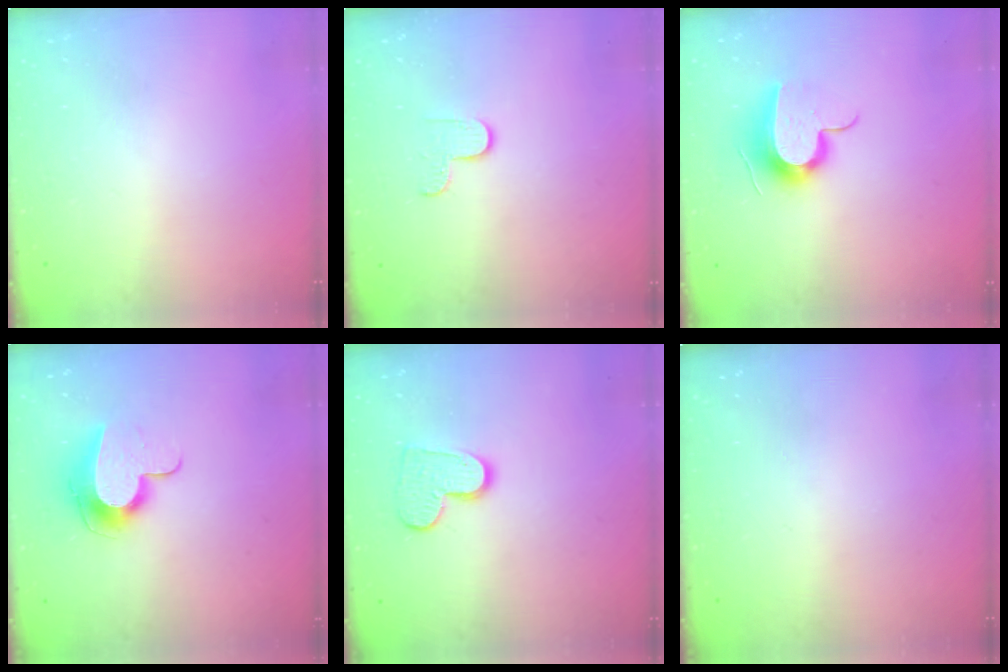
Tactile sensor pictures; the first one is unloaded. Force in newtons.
{"total": 2.9, "press": 2.9, "slide": 0.3}
{"total": 11.3, "press": 11.3, "slide": 0.4}
{"total": 9.9, "press": 9.9, "slide": 0.4}
{"total": 9.4, "press": 9.4, "slide": 0.6}
{"total": 0.0}